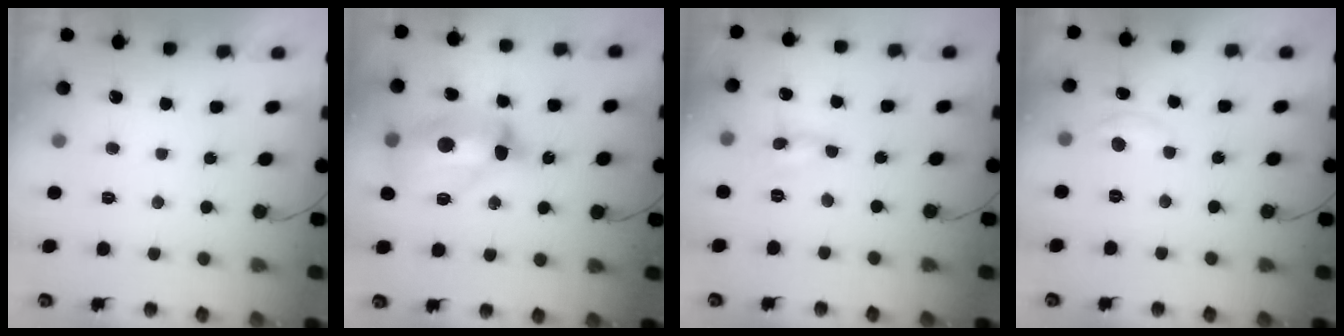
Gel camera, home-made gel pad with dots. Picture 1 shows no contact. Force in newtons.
{"total": 15.8, "press": 15.7, "slide": 1.7}
{"total": 0.0}
{"total": 3.8, "press": 3.8, "slide": 0.5}